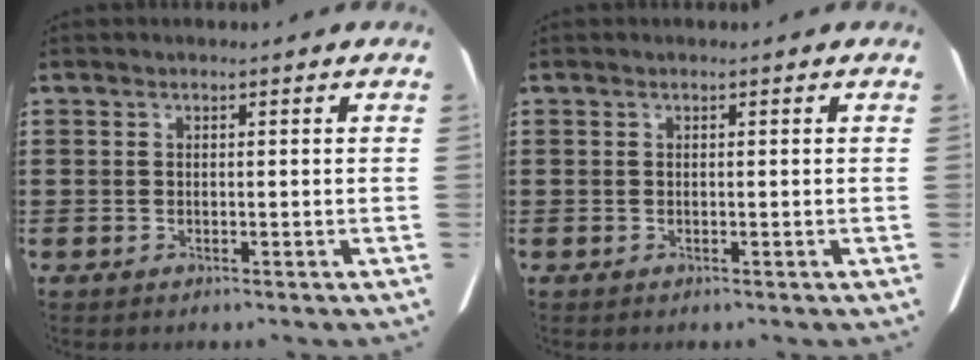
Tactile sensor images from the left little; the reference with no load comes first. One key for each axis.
{"total": 0.0}